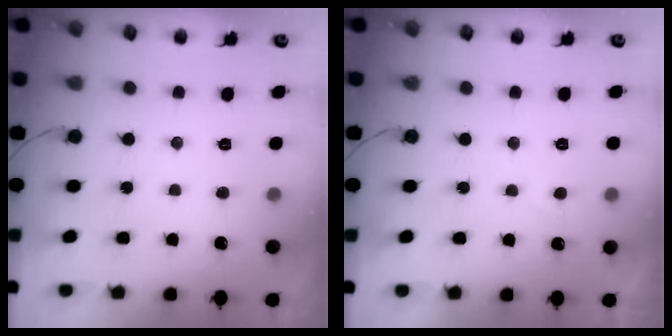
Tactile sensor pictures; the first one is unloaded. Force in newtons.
{"total": 2.0, "press": 2.0, "slide": 0.6}